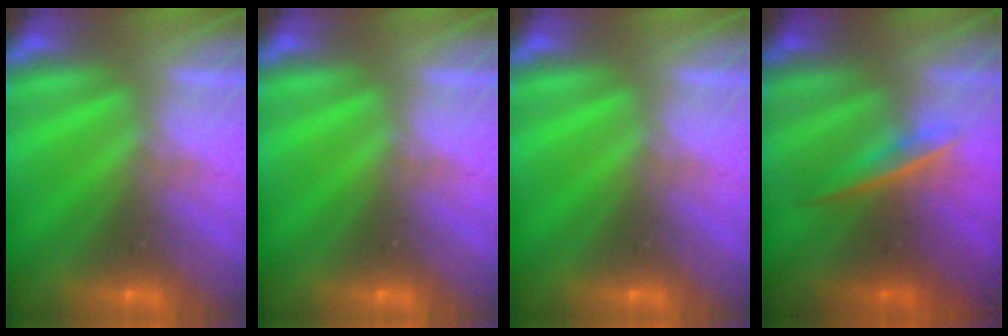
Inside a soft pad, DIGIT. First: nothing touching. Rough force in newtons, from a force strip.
{"total": 0.0}
{"total": 0.0}
{"total": 1.6}